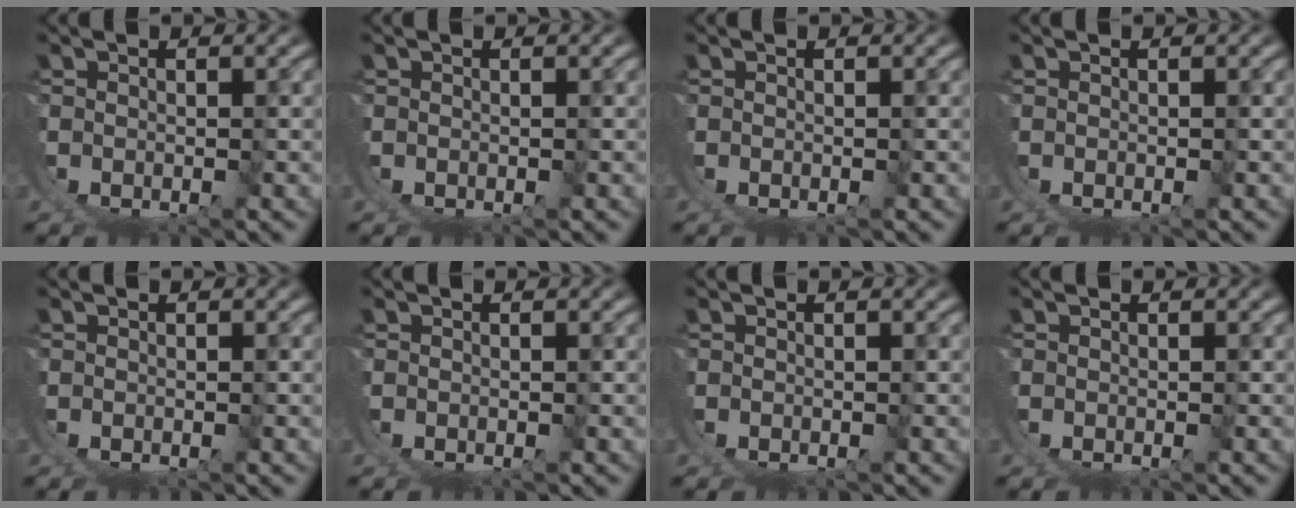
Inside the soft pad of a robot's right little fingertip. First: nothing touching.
{"total": 0.0}
{"total": 0.0}
{"total": 0.0}
{"total": 0.0}
{"total": 0.0}
{"total": 0.0}
{"total": 0.0}